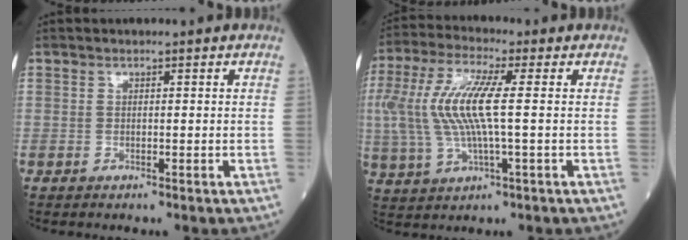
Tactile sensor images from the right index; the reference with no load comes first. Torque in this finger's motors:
{"motor_torque": [1.82, 0.27, 0.89, 0.21]}